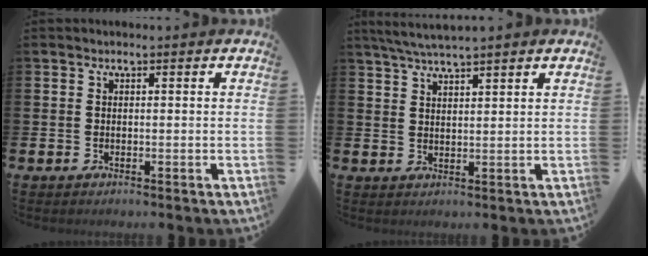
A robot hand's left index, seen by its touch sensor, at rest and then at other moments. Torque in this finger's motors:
{"motor_torque": [0.96, -1.12, 1.05, 0.21]}